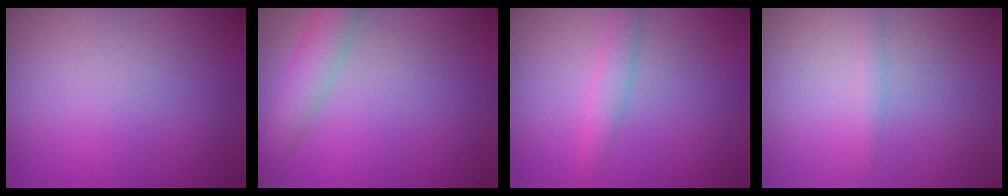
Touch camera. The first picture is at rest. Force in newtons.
{"total": 3.2, "press": 3.1, "slide": 0.3}
{"total": 1.9, "press": 1.9, "slide": 0.1}
{"total": 0.9, "press": 0.9, "slide": 0.0}